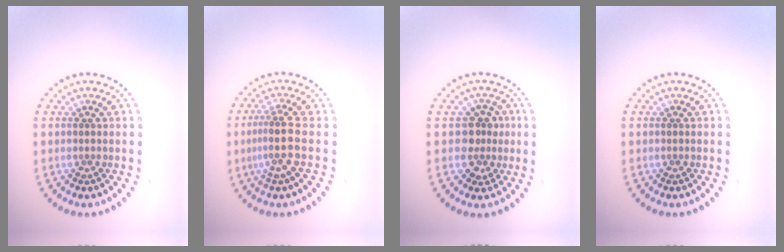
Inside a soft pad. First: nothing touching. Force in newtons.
{"total": 3.0, "press": 2.2, "slide": 2.0}
{"total": 2.7, "press": 2.4, "slide": 1.2}
{"total": 0.0}